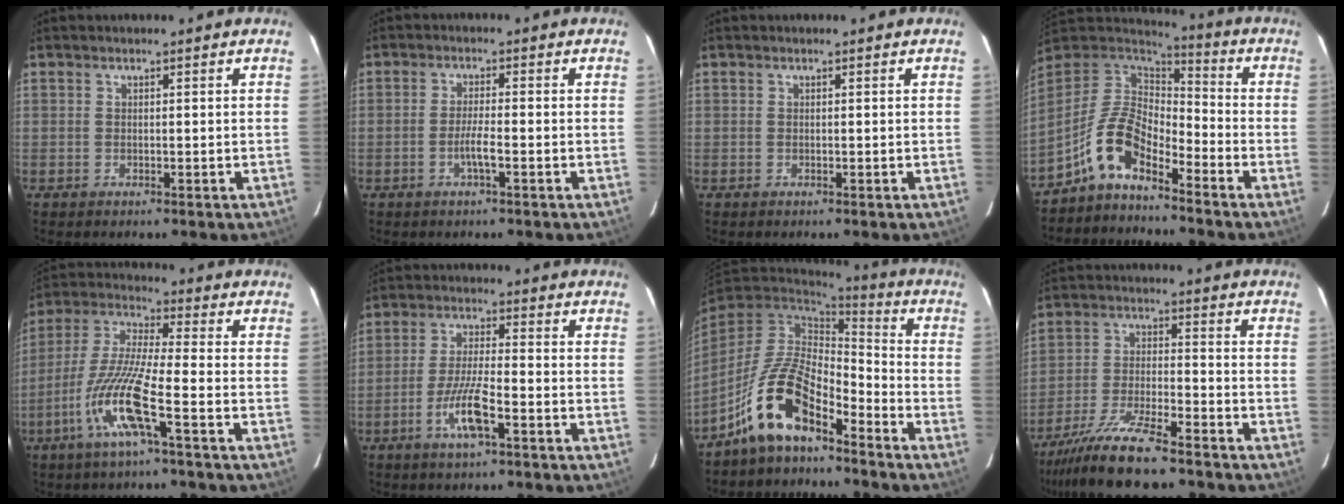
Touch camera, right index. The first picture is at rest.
{"total": 3.0, "force": [-1.2, 0.0, 2.8], "torque": [-0.055, -0.001, -0.025]}
{"total": 0.0}
{"total": 9.6, "force": [-6.3, 3.8, 6.3], "torque": [-0.139, 0.026, -0.125]}
{"total": 12.3, "force": [-5.2, 0.2, 11.1], "torque": [-0.236, -0.004, -0.108]}
{"total": 7.6, "force": [-3.5, 0.9, 6.7], "torque": [-0.133, -0.005, -0.065]}
{"total": 11.7, "force": [-7.8, 3.9, 7.8], "torque": [-0.170, 0.017, -0.151]}
{"total": 11.2, "force": [-9.3, 0.9, 6.2], "torque": [-0.112, -0.020, -0.166]}